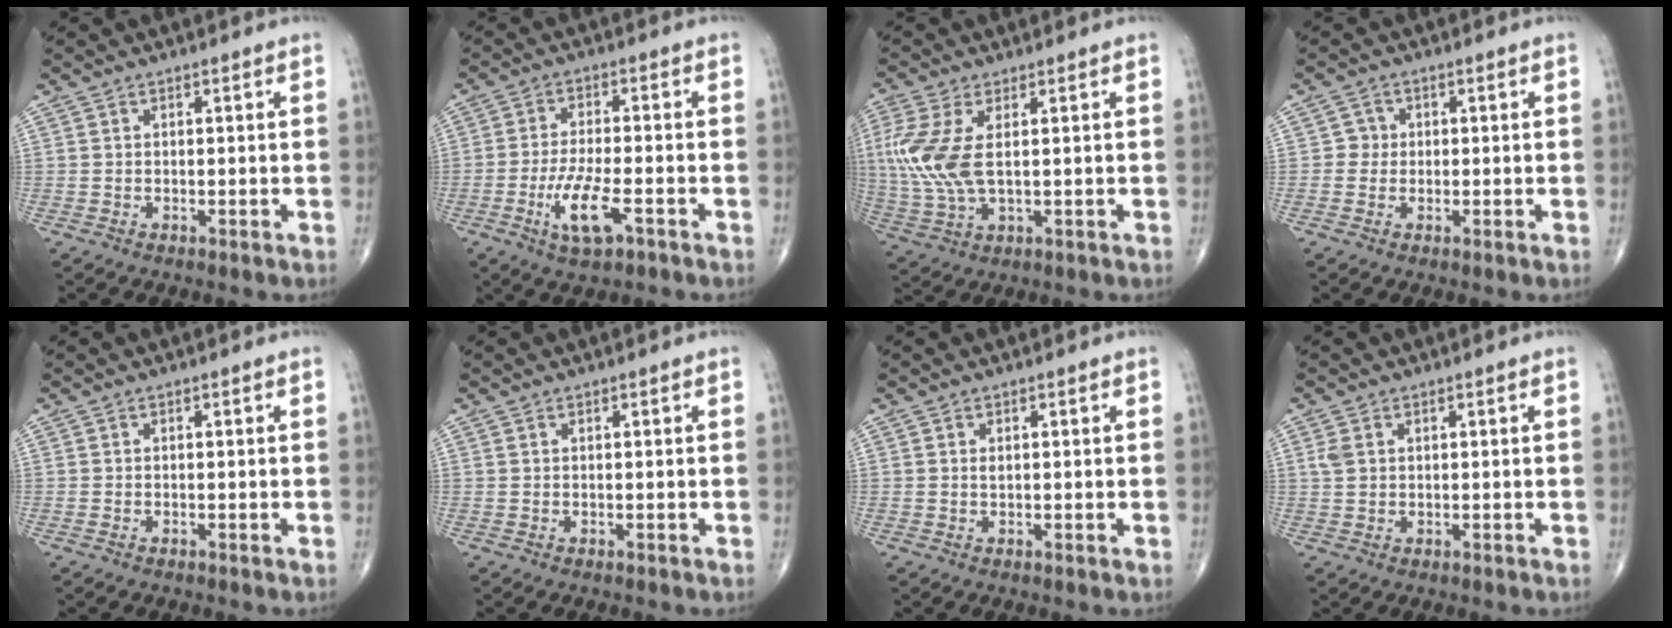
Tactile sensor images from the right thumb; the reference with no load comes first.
{"total": 8.2, "force": [-3.6, 2.4, 6.9], "torque": [-0.140, 0.009, -0.063]}
{"total": 10.8, "force": [1.7, 5.0, 9.4], "torque": [-0.242, -0.002, 0.043]}
{"total": 2.1, "force": [0.0, 2.1, 0.3], "torque": [0.011, 0.007, -0.008]}
{"total": 0.0}
{"total": 0.0}
{"total": 0.7, "force": [0.2, 0.3, 0.6], "torque": [-0.008, -0.001, 0.003]}
{"total": 2.3, "force": [0.8, 1.7, 1.3], "torque": [-0.029, 0.004, 0.021]}